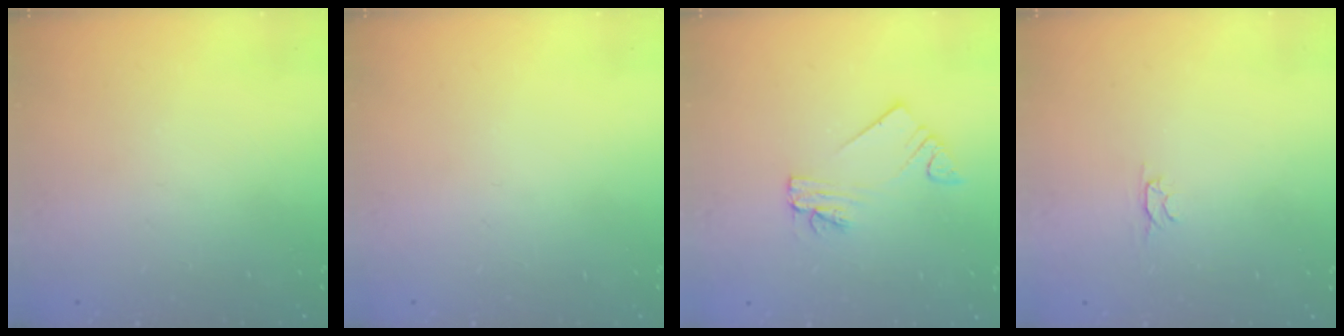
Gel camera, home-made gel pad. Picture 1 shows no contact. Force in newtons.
{"total": 0.0}
{"total": 2.2, "press": 2.2, "slide": 0.1}
{"total": 2.4, "press": 2.3, "slide": 0.5}